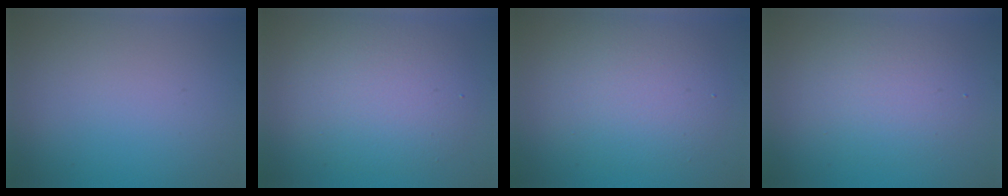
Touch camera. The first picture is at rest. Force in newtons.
{"total": 5.8, "press": 5.8, "slide": 0.4}
{"total": 5.2, "press": 5.2, "slide": 0.2}
{"total": 3.9, "press": 3.9, "slide": 0.0}